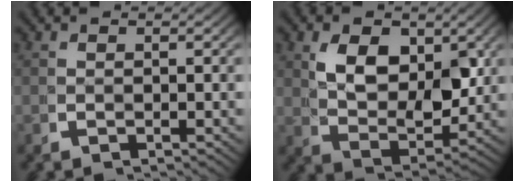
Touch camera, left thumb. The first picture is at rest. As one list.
[{"total": 6.5, "force": [1.8, 3.8, 4.9], "torque": [-0.090, -0.016, 0.041]}]